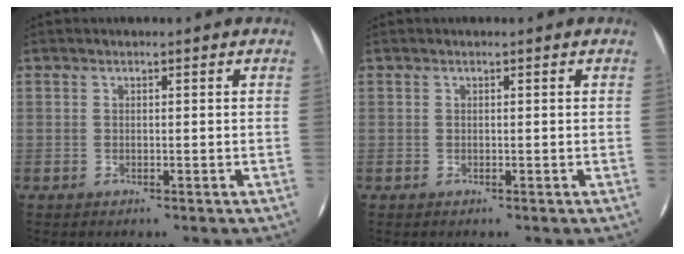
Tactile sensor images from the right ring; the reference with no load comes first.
{"total": 0.0}